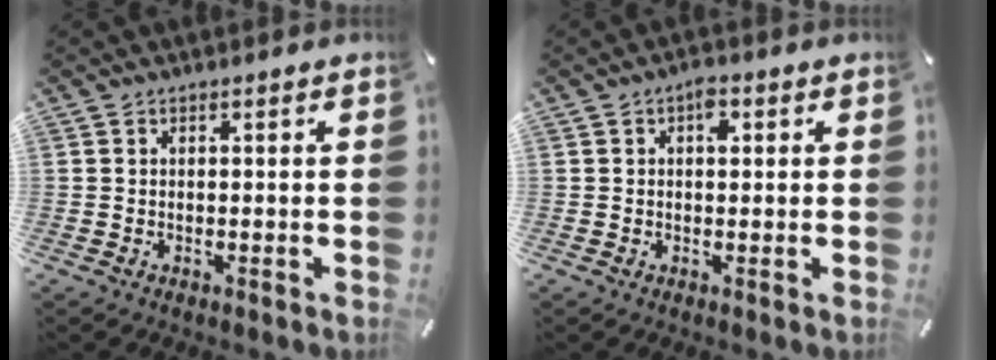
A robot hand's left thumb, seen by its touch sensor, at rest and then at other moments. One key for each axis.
{"total": 2.8, "fx": 0.8, "fy": 1.6, "fz": 2.2, "tx": -0.030, "ty": 0.002, "tz": 0.009}